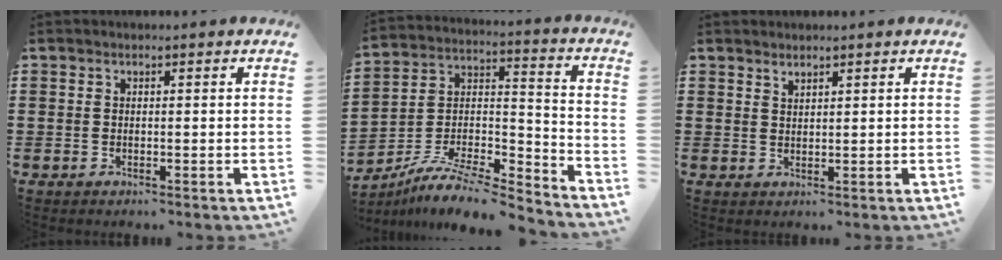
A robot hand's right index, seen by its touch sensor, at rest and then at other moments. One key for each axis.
{"total": 8.8, "fx": -7.7, "fy": 2.0, "fz": 3.7, "tx": -0.065, "ty": 0.012, "tz": -0.152}
{"total": 1.4, "fx": 1.4, "fy": 0.2, "fz": 0.0, "tx": -0.002, "ty": 0.001, "tz": 0.027}